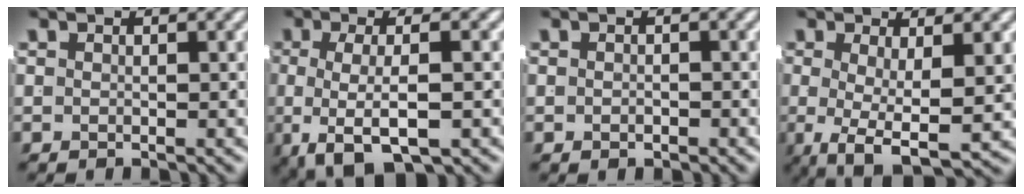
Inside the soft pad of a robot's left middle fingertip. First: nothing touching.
{"total": 6.4, "force": [-2.5, 2.2, 5.5], "torque": [-0.109, -0.027, -0.018]}
{"total": 0.6, "force": [-0.5, 0.1, 0.3], "torque": [-0.010, -0.007, -0.005]}
{"total": 6.7, "force": [-3.1, 2.4, 5.4], "torque": [-0.112, -0.052, -0.023]}